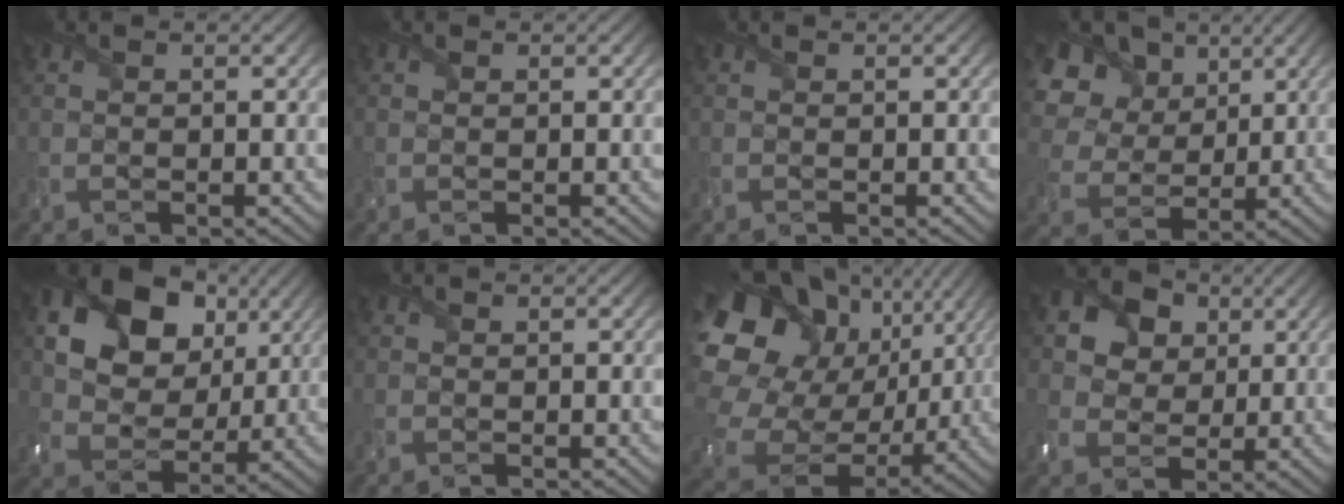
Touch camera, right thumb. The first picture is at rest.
{"total": 0.0}
{"total": 0.0}
{"total": 14.1, "force": [6.4, 10.2, 7.3], "torque": [-0.217, 0.038, 0.131]}
{"total": 15.1, "force": [6.7, 10.7, 8.3], "torque": [-0.177, 0.022, 0.118]}
{"total": 0.0}
{"total": 22.8, "force": [5.0, 18.7, 12.0], "torque": [-0.327, -0.015, 0.109]}
{"total": 8.9, "force": [3.8, 7.1, 3.9], "torque": [-0.126, 0.016, 0.062]}